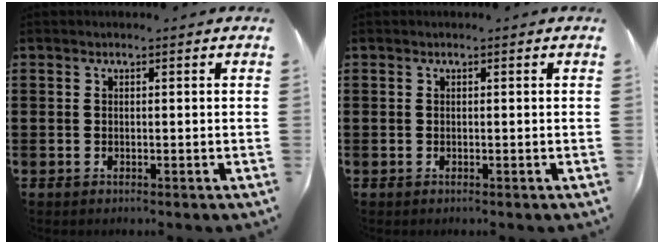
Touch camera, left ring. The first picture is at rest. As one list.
[{"total": 0.0}]